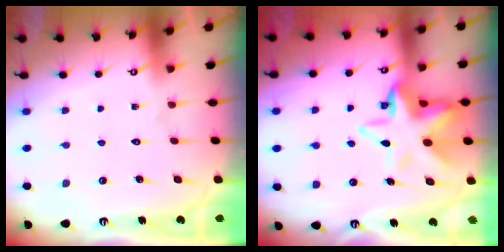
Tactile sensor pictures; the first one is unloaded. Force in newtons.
{"total": 11.7, "press": 11.3, "slide": 3.2}